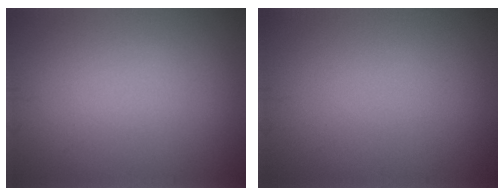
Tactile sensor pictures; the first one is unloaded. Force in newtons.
{"total": 0.0}